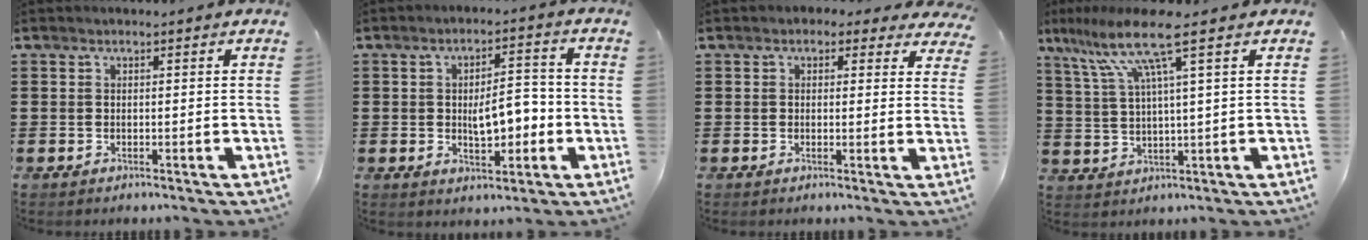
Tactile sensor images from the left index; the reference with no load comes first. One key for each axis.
{"total": 6.8, "fx": -1.0, "fy": 3.2, "fz": 5.9, "tx": -0.083, "ty": -0.001, "tz": -0.025}
{"total": 1.8, "fx": 1.1, "fy": 1.2, "fz": 0.8, "tx": -0.015, "ty": 0.006, "tz": 0.018}
{"total": 10.4, "fx": 5.3, "fy": 0.6, "fz": 8.9, "tx": -0.200, "ty": -0.012, "tz": 0.084}